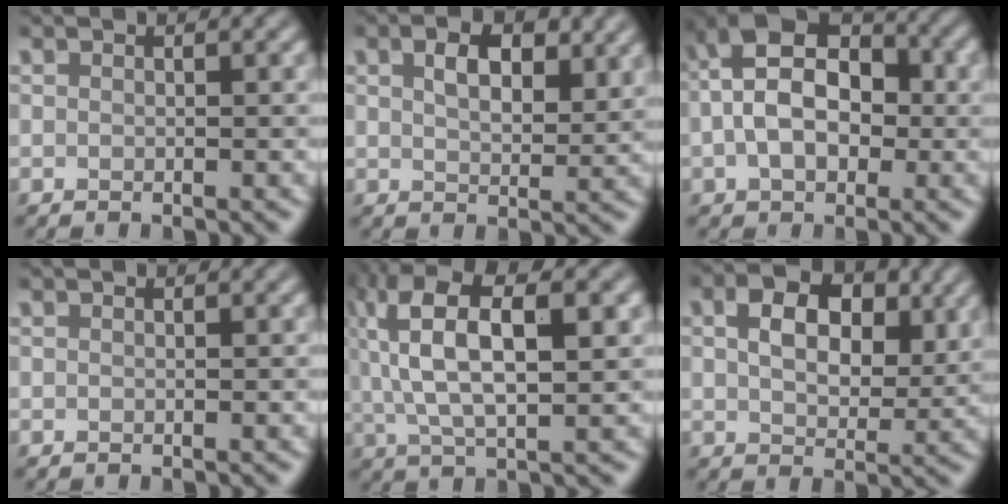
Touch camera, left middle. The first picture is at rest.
{"total": 4.3, "force": [1.9, 2.3, 3.1], "torque": [-0.056, 0.001, 0.033]}
{"total": 8.2, "force": [-0.1, 5.2, 6.4], "torque": [-0.115, 0.022, -0.011]}
{"total": 0.0}
{"total": 10.1, "force": [2.9, 4.0, 8.8], "torque": [-0.187, 0.017, 0.049]}
{"total": 6.3, "force": [1.9, 4.1, 4.4], "torque": [-0.078, 0.002, 0.030]}